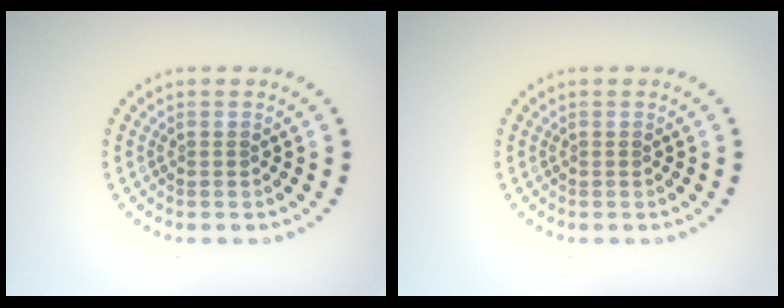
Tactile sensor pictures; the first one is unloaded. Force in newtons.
{"total": 0.0}